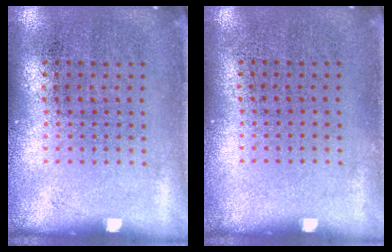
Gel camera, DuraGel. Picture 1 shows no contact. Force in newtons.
{"total": 0.0}